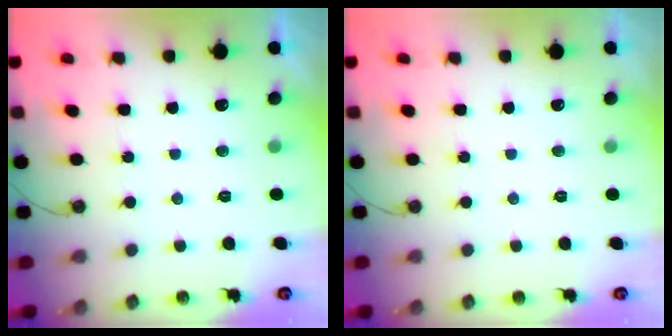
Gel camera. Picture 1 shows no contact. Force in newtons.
{"total": 0.0}